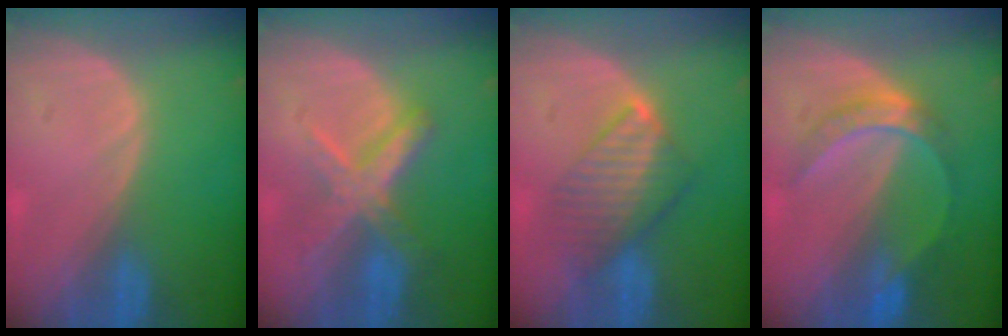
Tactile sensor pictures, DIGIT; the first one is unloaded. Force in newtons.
{"total": 7.1, "press": 6.2, "slide": 3.6}
{"total": 6.5, "press": 6.5, "slide": 0.7}
{"total": 5.4, "press": 5.3, "slide": 0.6}